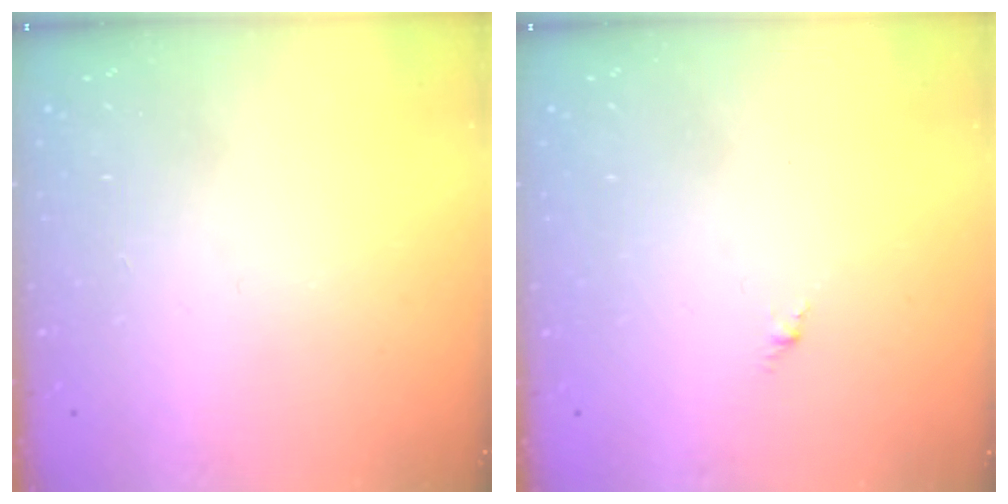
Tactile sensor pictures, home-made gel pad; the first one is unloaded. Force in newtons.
{"total": 0.0}